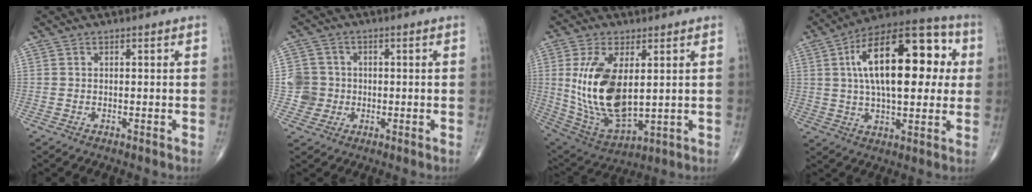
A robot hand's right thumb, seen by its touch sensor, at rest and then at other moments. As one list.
[{"total": 5.0, "force": [-0.4, 4.9, 0.3], "torque": [0.023, 0.010, -0.012]}, {"total": 17.2, "force": [2.3, 8.6, 14.8], "torque": [-0.285, -0.022, 0.064]}, {"total": 23.9, "force": [4.6, 11.0, 20.7], "torque": [-0.306, 0.019, 0.061]}]